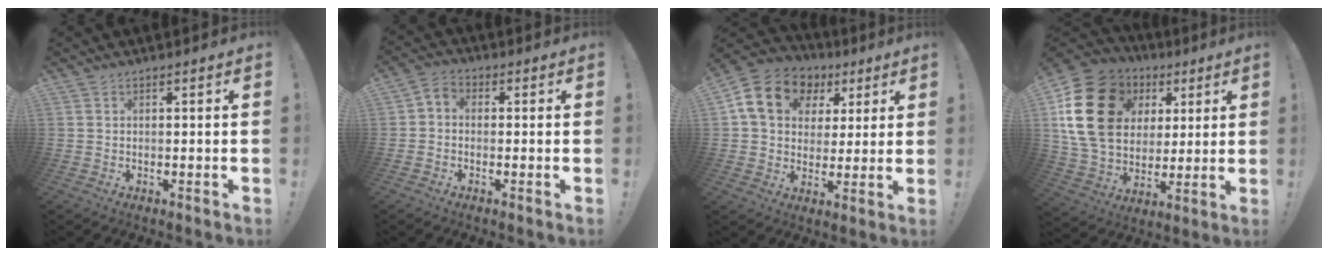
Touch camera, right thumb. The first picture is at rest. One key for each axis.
{"total": 2.9, "fx": -1.6, "fy": 1.7, "fz": 1.8, "tx": -0.040, "ty": 0.009, "tz": -0.028}
{"total": 15.4, "fx": 6.0, "fy": 11.9, "fz": 7.8, "tx": -0.122, "ty": -0.012, "tz": 0.122}
{"total": 22.9, "fx": 6.3, "fy": 17.2, "fz": 13.8, "tx": -0.240, "ty": -0.011, "tz": 0.136}